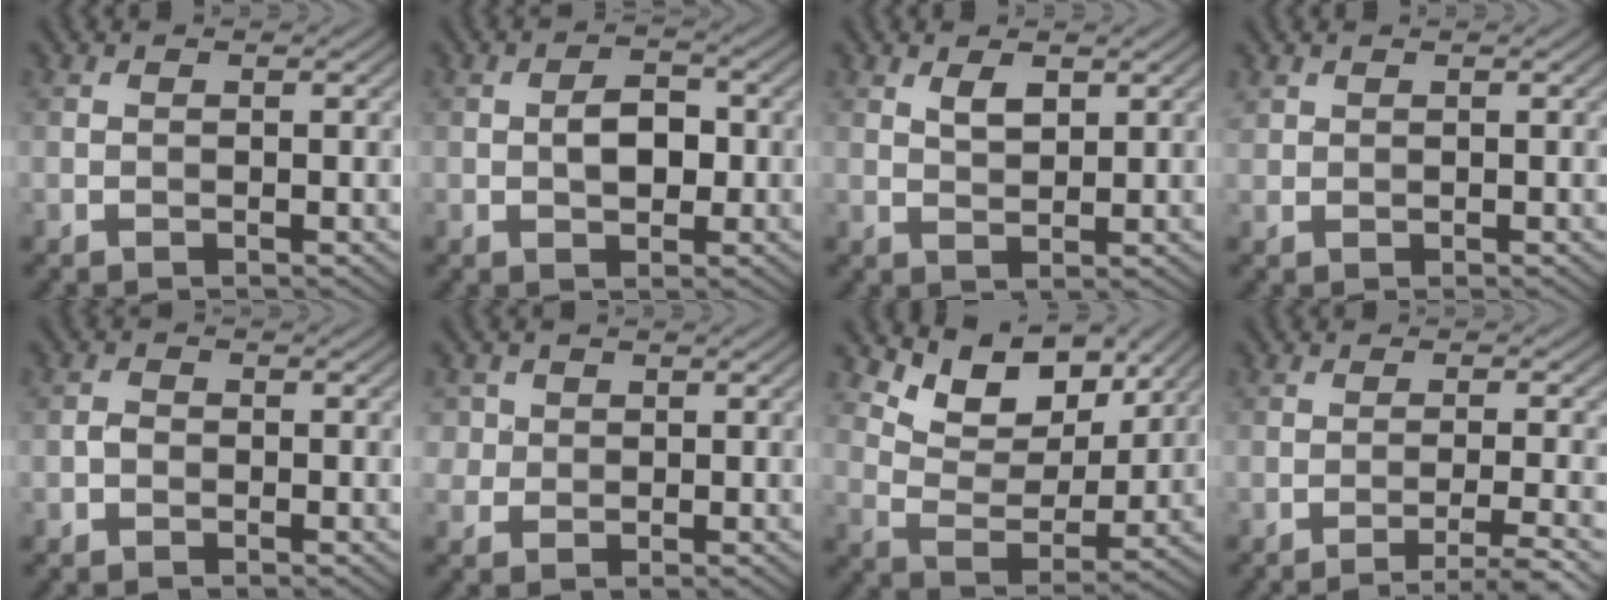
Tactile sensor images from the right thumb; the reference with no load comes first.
{"total": 3.6, "force": [-0.2, 2.3, 2.7], "torque": [-0.048, 0.000, -0.007]}
{"total": 2.4, "force": [1.4, 1.1, 1.6], "torque": [-0.032, -0.003, 0.029]}
{"total": 1.1, "force": [0.8, 0.6, 0.2], "torque": [-0.008, 0.001, 0.022]}
{"total": 1.1, "force": [-0.6, 0.8, 0.5], "torque": [-0.011, 0.002, -0.015]}
{"total": 2.7, "force": [0.9, 2.4, 0.6], "torque": [-0.024, -0.005, 0.023]}
{"total": 9.2, "force": [6.5, 4.7, 4.6], "torque": [-0.091, -0.011, 0.111]}
{"total": 4.3, "force": [-2.7, 0.3, 3.3], "torque": [-0.049, 0.011, -0.056]}